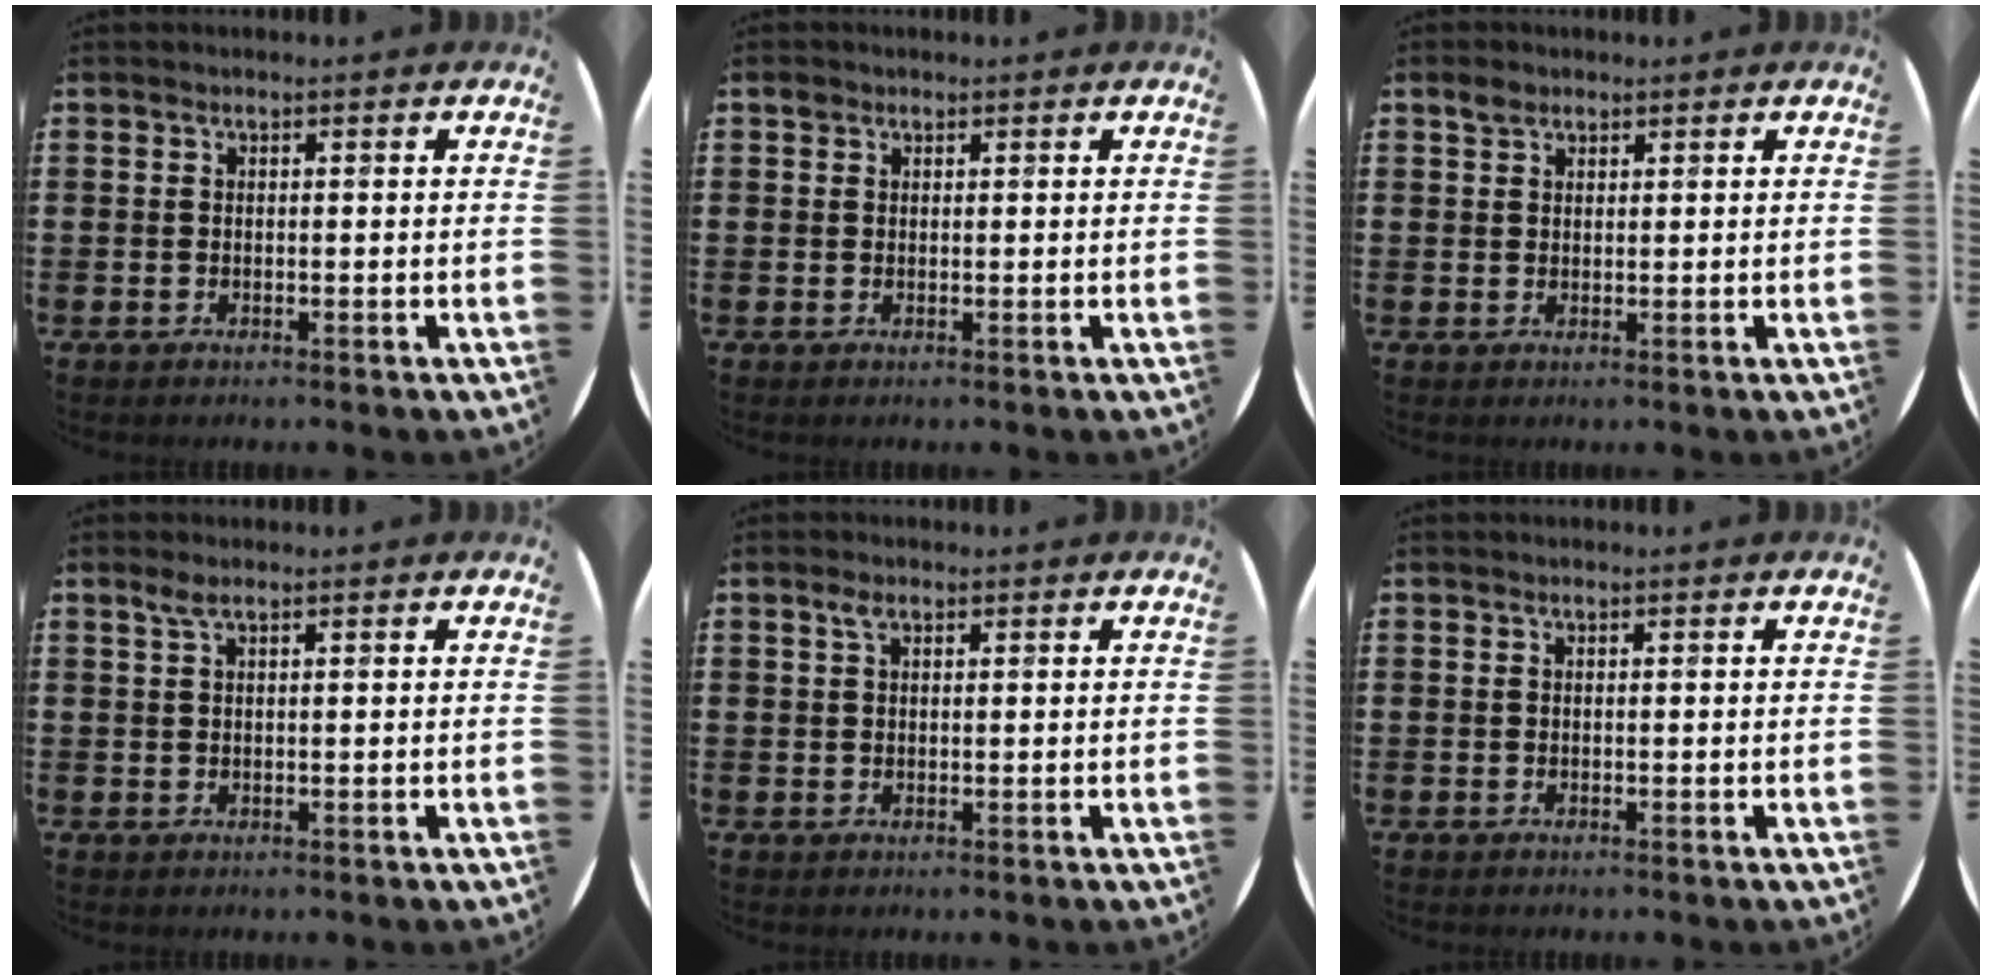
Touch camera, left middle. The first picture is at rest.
{"total": 1.0, "force": [0.7, 0.7, 0.1], "torque": [0.005, 0.001, 0.011]}
{"total": 1.8, "force": [1.5, 1.0, 0.4], "torque": [-0.002, 0.002, 0.027]}
{"total": 1.3, "force": [0.8, 0.2, 1.1], "torque": [-0.022, 0.004, 0.013]}
{"total": 1.5, "force": [0.8, 0.7, 1.0], "torque": [-0.014, 0.003, 0.011]}
{"total": 0.0}